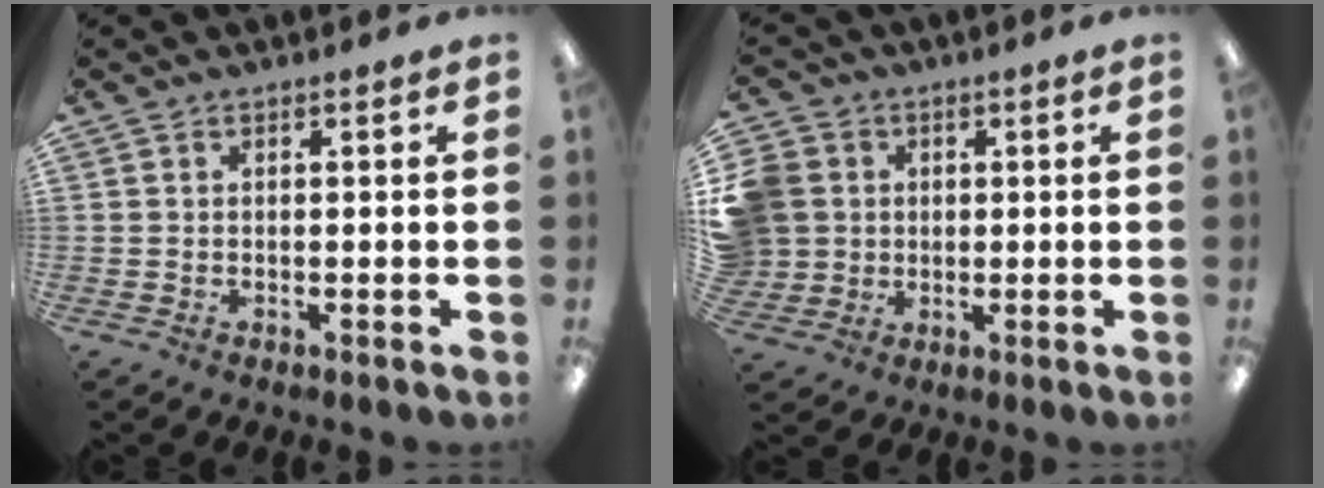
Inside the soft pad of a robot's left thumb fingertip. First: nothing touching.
{"total": 8.4, "force": [1.5, 8.0, 1.9], "torque": [-0.062, 0.013, 0.038]}